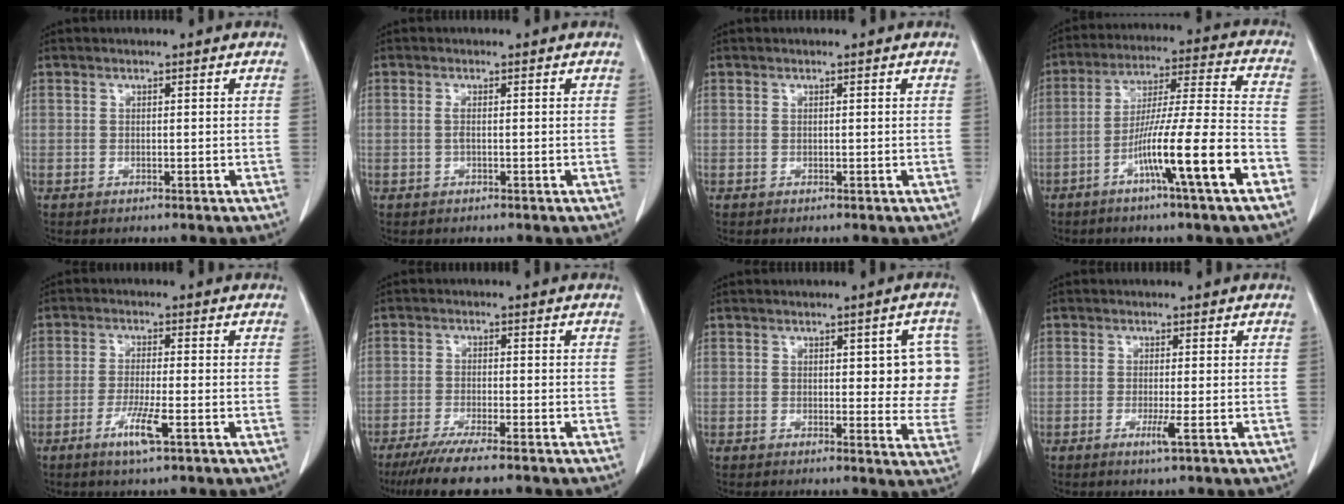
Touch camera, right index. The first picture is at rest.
{"total": 0.8, "force": [0.0, 0.0, 0.8], "torque": [-0.017, 0.002, -0.001]}
{"total": 0.0}
{"total": 15.0, "force": [-7.0, -0.9, 13.2], "torque": [-0.228, -0.003, -0.119]}
{"total": 5.1, "force": [-2.5, 0.1, 4.5], "torque": [-0.086, -0.009, -0.045]}
{"total": 7.8, "force": [-6.2, 0.1, 4.8], "torque": [-0.076, -0.020, -0.101]}
{"total": 8.4, "force": [1.7, 3.1, 7.6], "torque": [-0.063, 0.003, 0.015]}
{"total": 2.2, "force": [-0.9, -0.3, 2.0], "torque": [-0.037, -0.005, -0.015]}